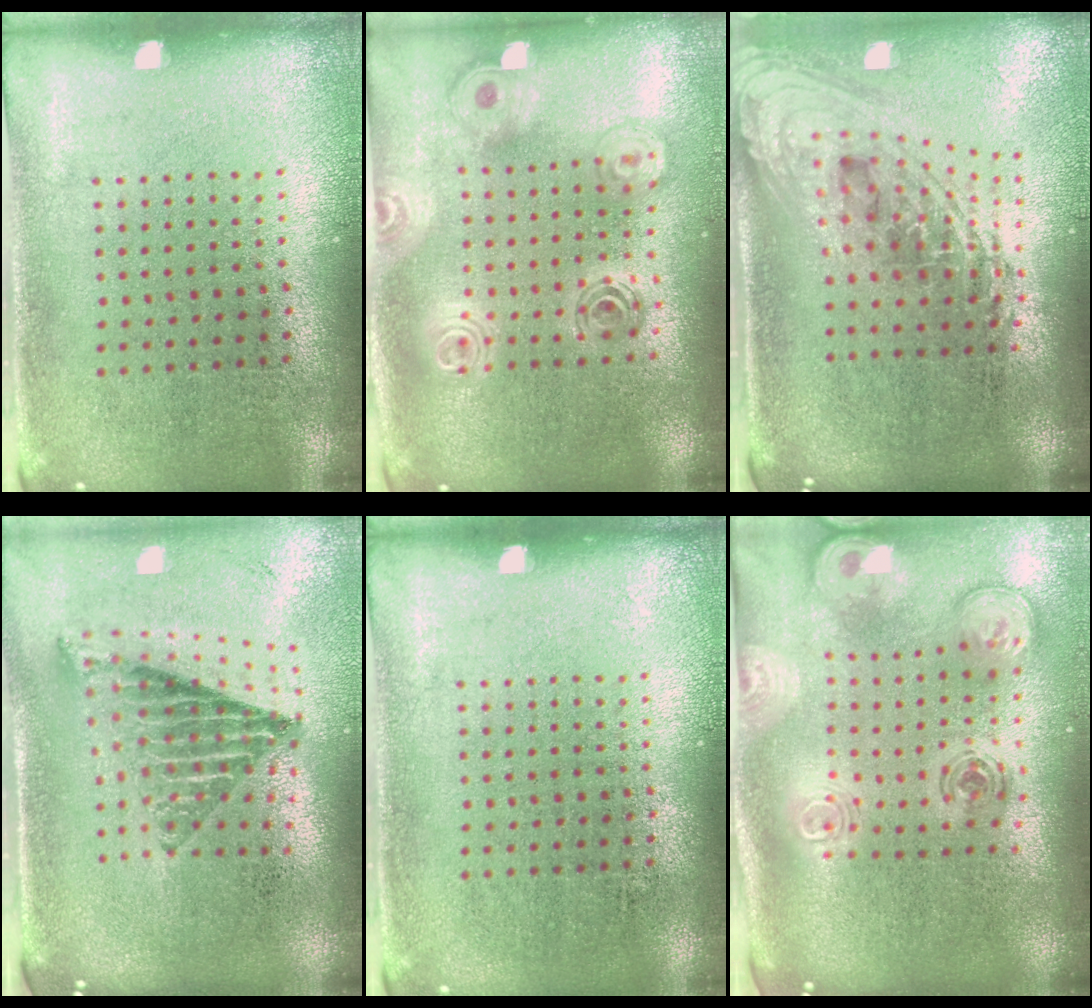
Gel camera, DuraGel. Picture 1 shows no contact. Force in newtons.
{"total": 2.0, "press": 1.7, "slide": 1.2}
{"total": 2.4, "press": 1.7, "slide": 1.7}
{"total": 1.7, "press": 1.4, "slide": 1.0}
{"total": 0.0}
{"total": 3.1, "press": 2.1, "slide": 2.3}